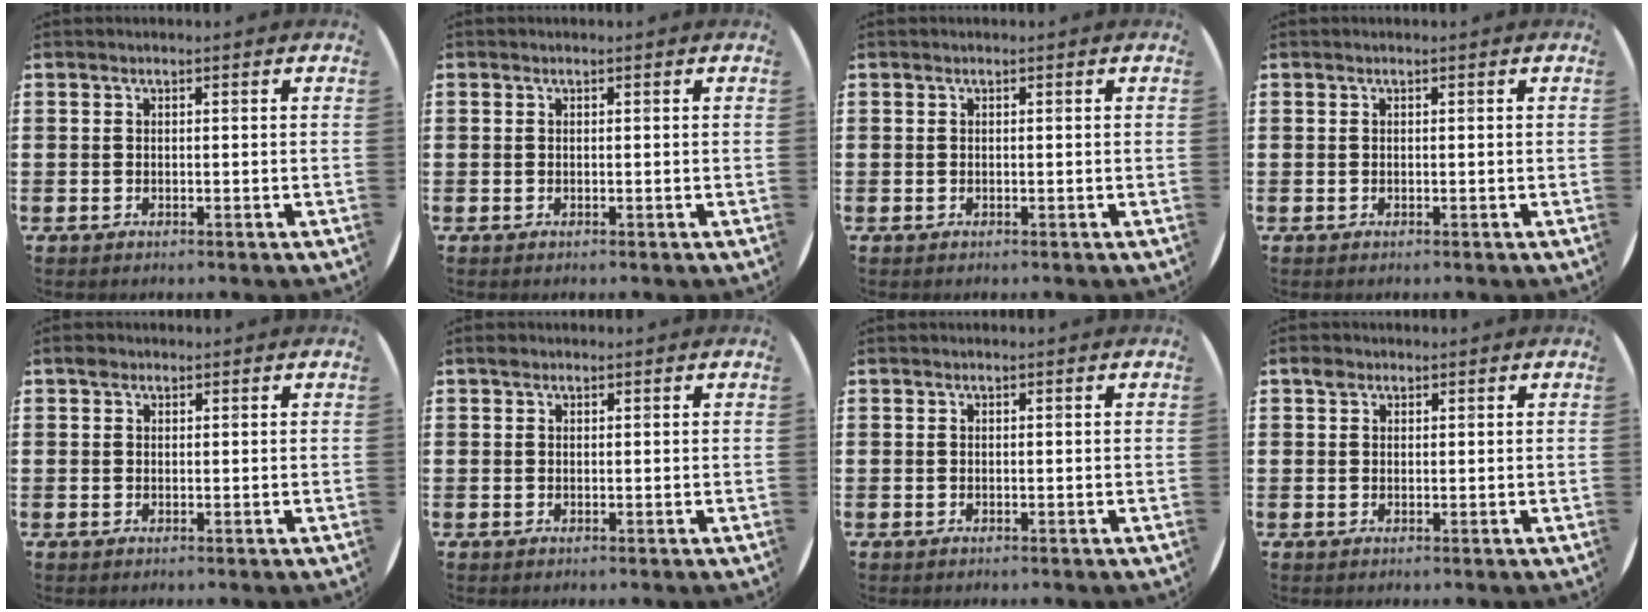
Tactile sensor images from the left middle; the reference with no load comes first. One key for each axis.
{"total": 0.0}
{"total": 0.0}
{"total": 0.0}
{"total": 0.8, "fx": 0.6, "fy": 0.6, "fz": 0.1, "tx": 0.005, "ty": 0.000, "tz": 0.010}
{"total": 0.6, "fx": 0.5, "fy": 0.4, "fz": 0.1, "tx": 0.006, "ty": -0.001, "tz": 0.007}
{"total": 0.0}
{"total": 1.4, "fx": 1.0, "fy": 0.9, "fz": 0.4, "tx": -0.001, "ty": 0.001, "tz": 0.017}